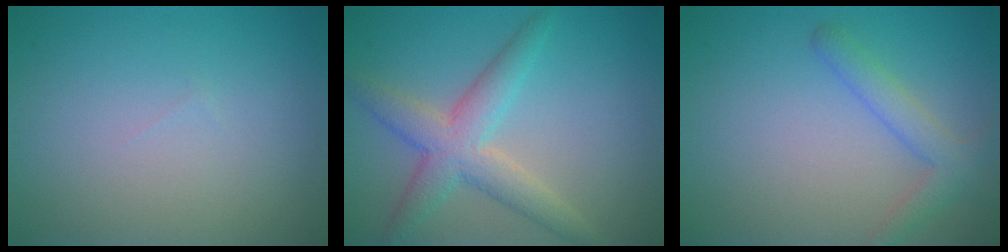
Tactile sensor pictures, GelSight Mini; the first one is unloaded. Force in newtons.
{"total": 4.6, "press": 4.5, "slide": 0.1}
{"total": 2.3, "press": 2.3, "slide": 0.2}